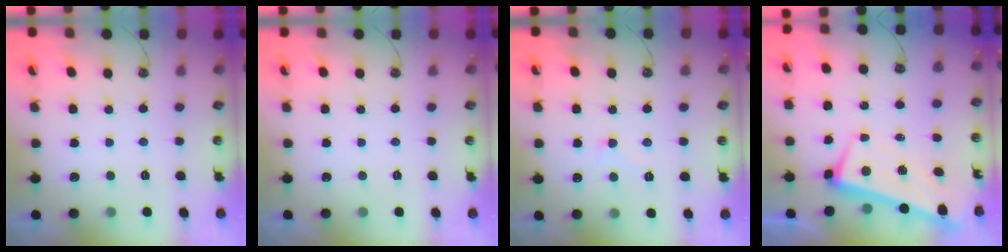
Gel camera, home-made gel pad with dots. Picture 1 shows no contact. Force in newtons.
{"total": 0.0}
{"total": 4.5, "press": 4.5, "slide": 0.4}
{"total": 1.6, "press": 0.6, "slide": 1.4}